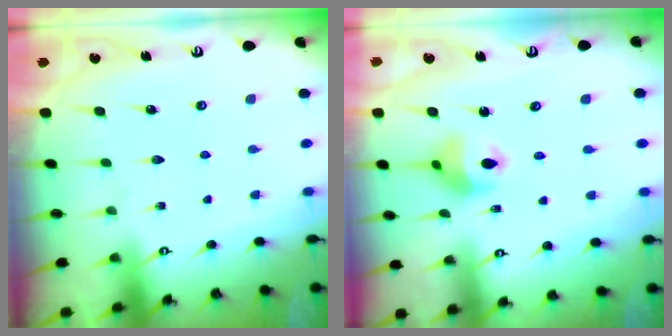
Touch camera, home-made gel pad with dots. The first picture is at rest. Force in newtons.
{"total": 7.7, "press": 7.7, "slide": 0.5}